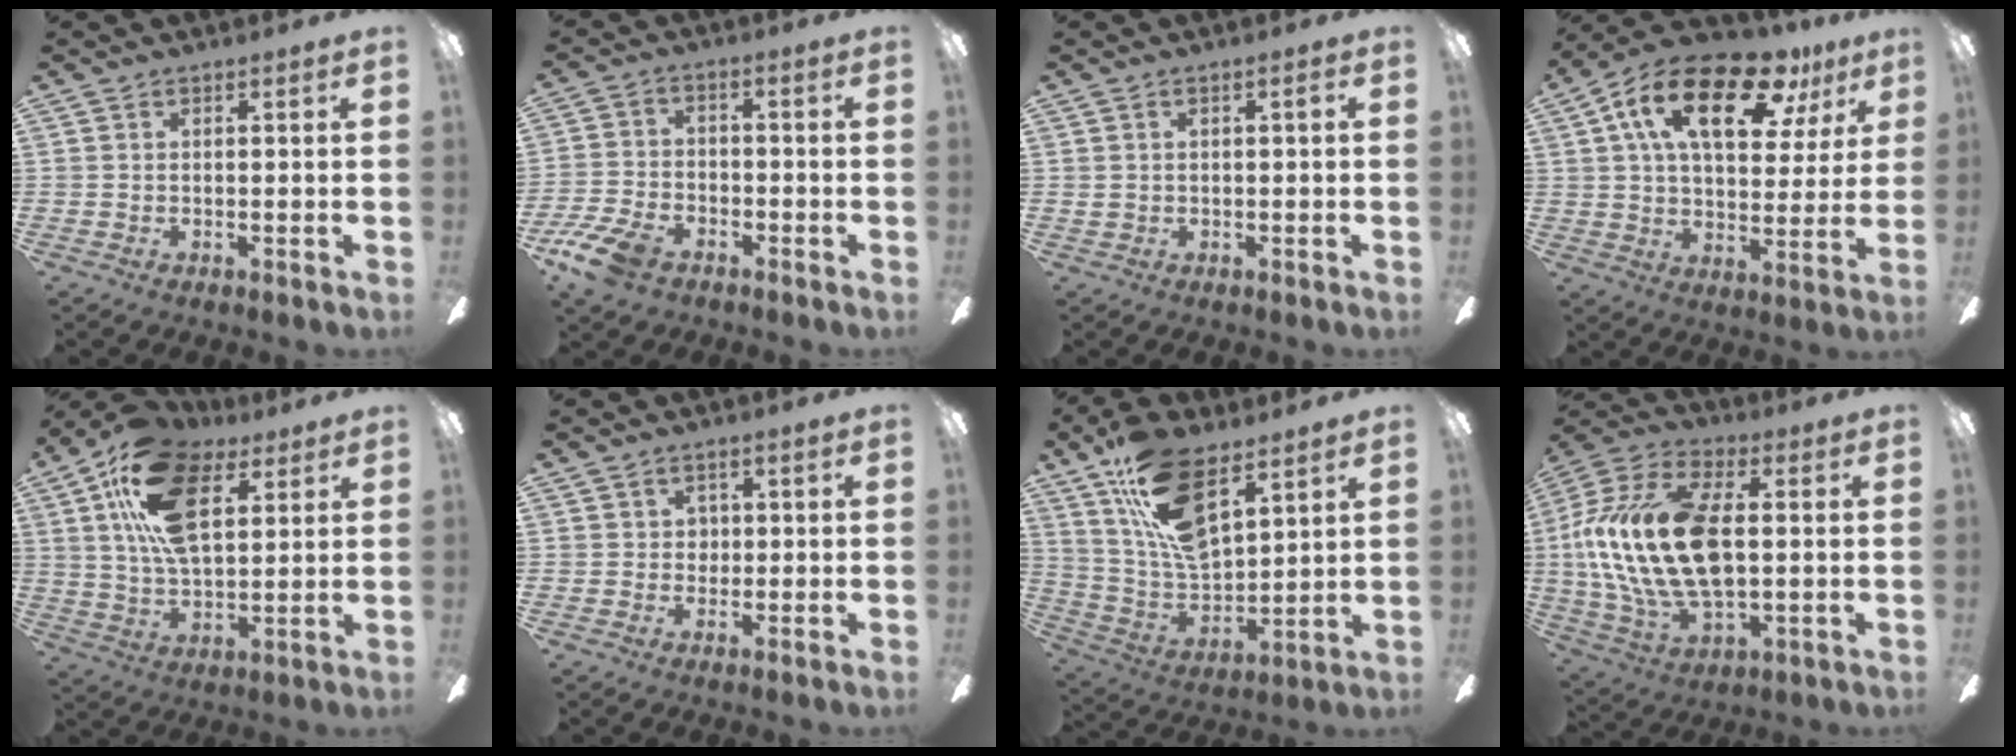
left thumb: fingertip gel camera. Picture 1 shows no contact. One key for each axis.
{"total": 9.2, "fx": -6.1, "fy": 4.7, "fz": 5.2, "tx": -0.119, "ty": 0.023, "tz": -0.116}
{"total": 1.1, "fx": 0.1, "fy": 0.6, "fz": 1.0, "tx": -0.019, "ty": 0.007, "tz": 0.000}
{"total": 20.5, "fx": 10.5, "fy": 9.7, "fz": 14.7, "tx": -0.246, "ty": -0.028, "tz": 0.174}
{"total": 20.0, "fx": 9.4, "fy": 10.7, "fz": 14.1, "tx": -0.277, "ty": -0.013, "tz": 0.162}
{"total": 2.1, "fx": 0.5, "fy": 2.0, "fz": 0.5, "tx": -0.008, "ty": 0.006, "tz": 0.004}
{"total": 17.8, "fx": 10.6, "fy": 8.3, "fz": 11.7, "tx": -0.234, "ty": -0.049, "tz": 0.191}
{"total": 22.8, "fx": 1.5, "fy": 12.9, "fz": 18.8, "tx": -0.408, "ty": 0.002, "tz": 0.026}